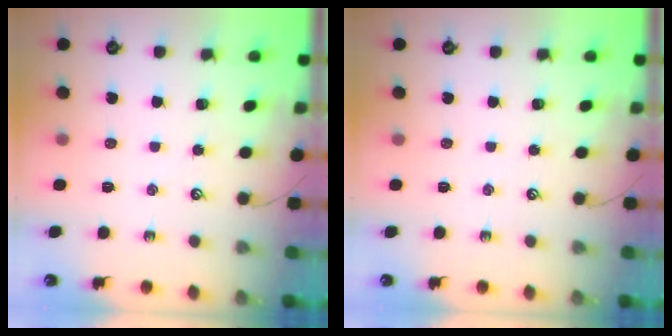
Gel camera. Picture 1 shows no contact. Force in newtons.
{"total": 0.0}